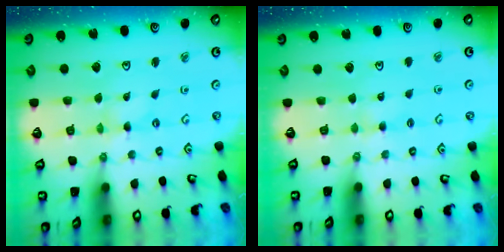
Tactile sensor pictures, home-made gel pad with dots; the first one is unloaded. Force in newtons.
{"total": 1.7, "press": 1.7, "slide": 0.4}